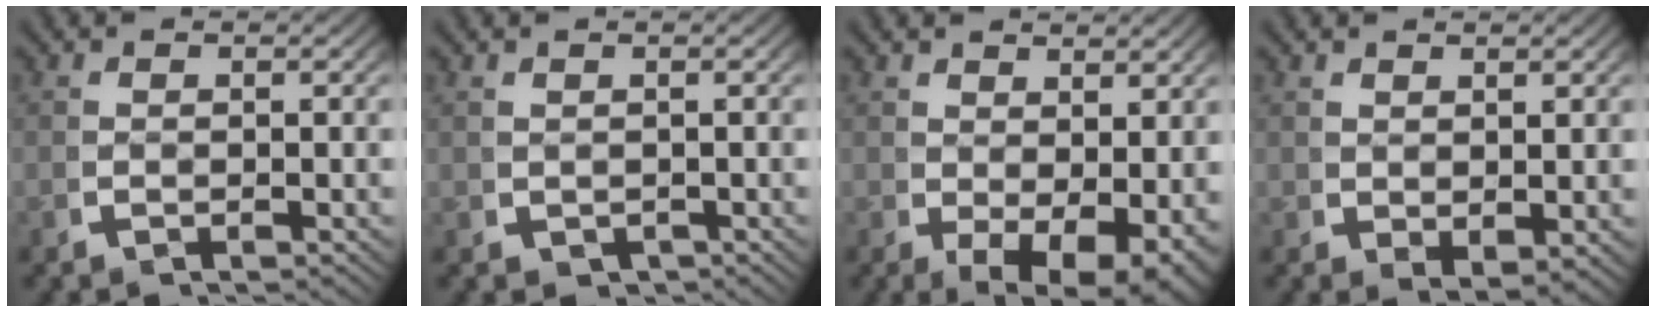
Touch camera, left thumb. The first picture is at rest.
{"total": 0.7, "force": [-0.4, 0.6, -0.2], "torque": [0.002, -0.005, 0.000]}
{"total": 5.9, "force": [-0.6, 3.9, 4.4], "torque": [-0.080, -0.046, 0.017]}
{"total": 1.5, "force": [1.0, 0.8, 0.7], "torque": [-0.016, -0.014, 0.029]}